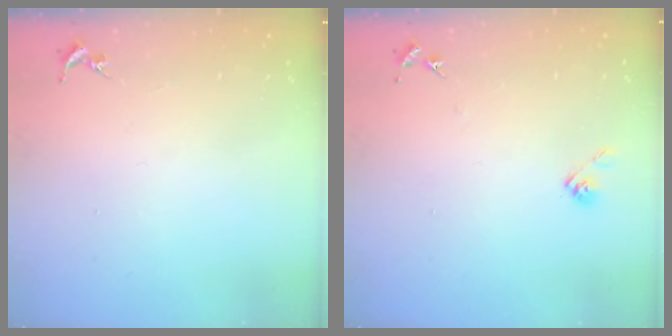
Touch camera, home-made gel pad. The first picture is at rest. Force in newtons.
{"total": 6.2, "press": 6.2, "slide": 0.5}